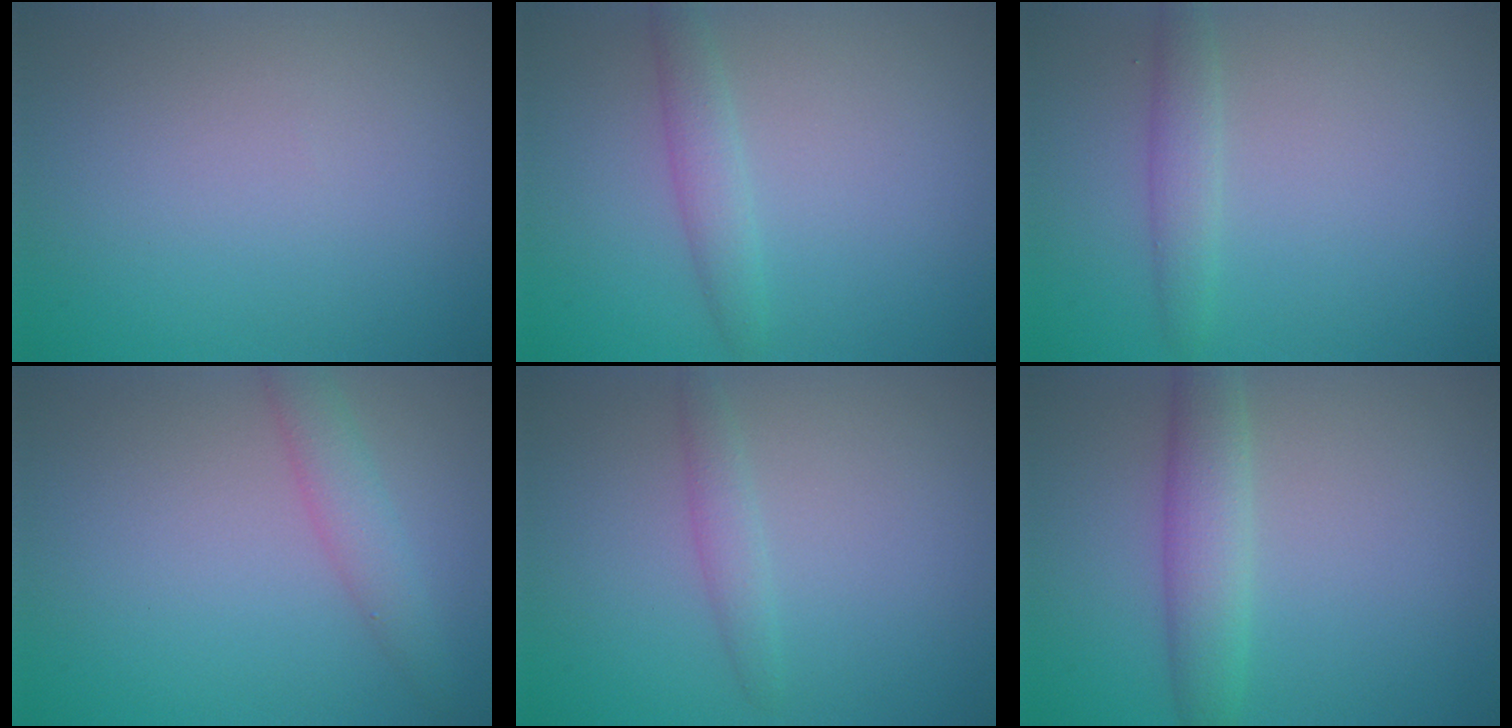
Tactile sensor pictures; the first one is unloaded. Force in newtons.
{"total": 2.0, "press": 2.0, "slide": 0.0}
{"total": 1.9, "press": 1.8, "slide": 0.1}
{"total": 2.4, "press": 2.4, "slide": 0.1}
{"total": 1.5, "press": 1.5, "slide": 0.0}
{"total": 3.6, "press": 3.6, "slide": 0.2}